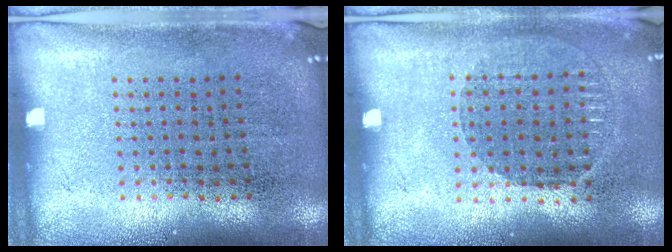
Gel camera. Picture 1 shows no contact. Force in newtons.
{"total": 0.9, "press": 0.8, "slide": 0.4}